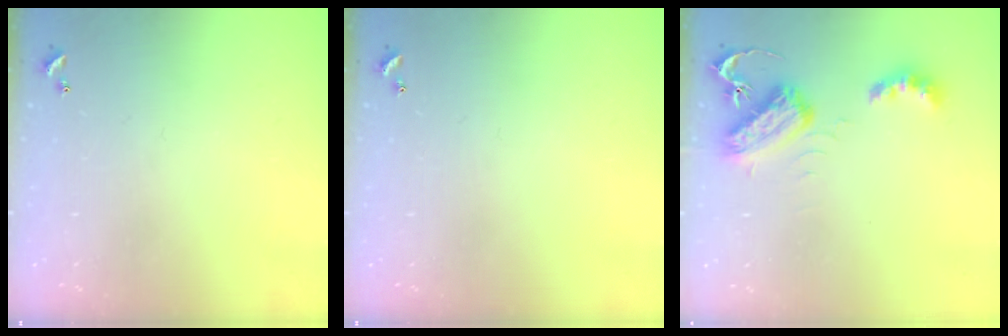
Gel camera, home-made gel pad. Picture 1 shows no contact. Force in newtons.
{"total": 0.0}
{"total": 7.7, "press": 7.6, "slide": 0.5}